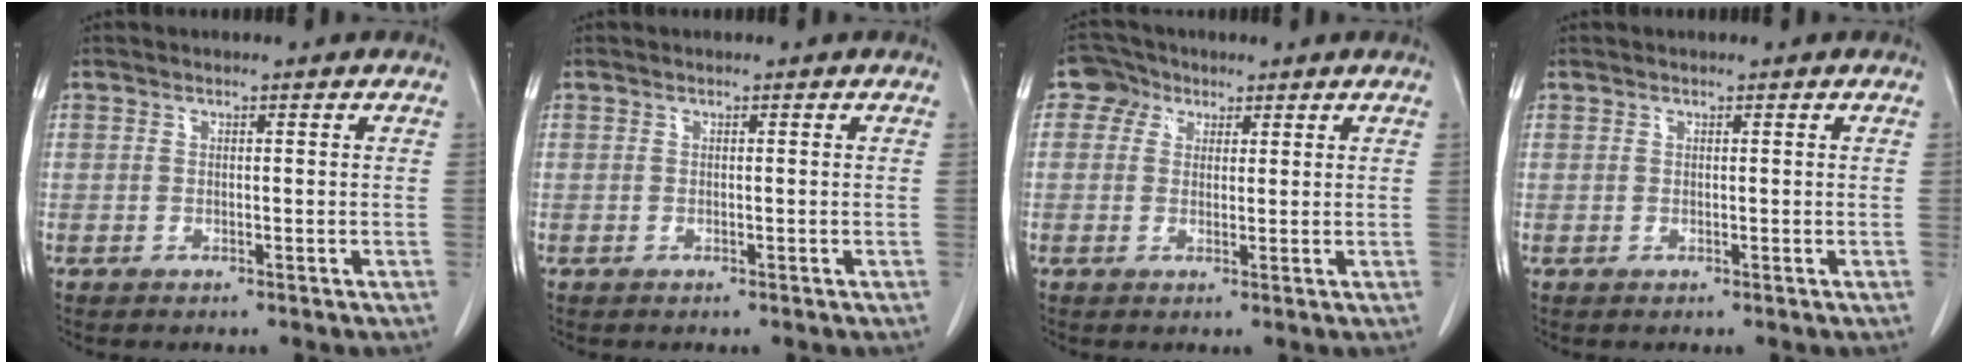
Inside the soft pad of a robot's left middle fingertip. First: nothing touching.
{"total": 0.0}
{"total": 3.5, "force": [1.6, 3.0, 0.7], "torque": [-0.013, 0.011, 0.027]}
{"total": 0.0}